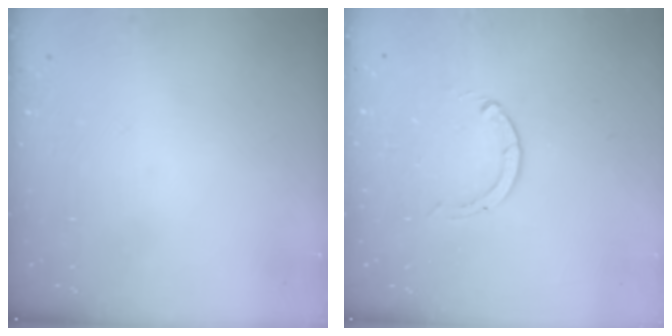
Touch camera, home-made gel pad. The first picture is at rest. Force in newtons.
{"total": 0.0}